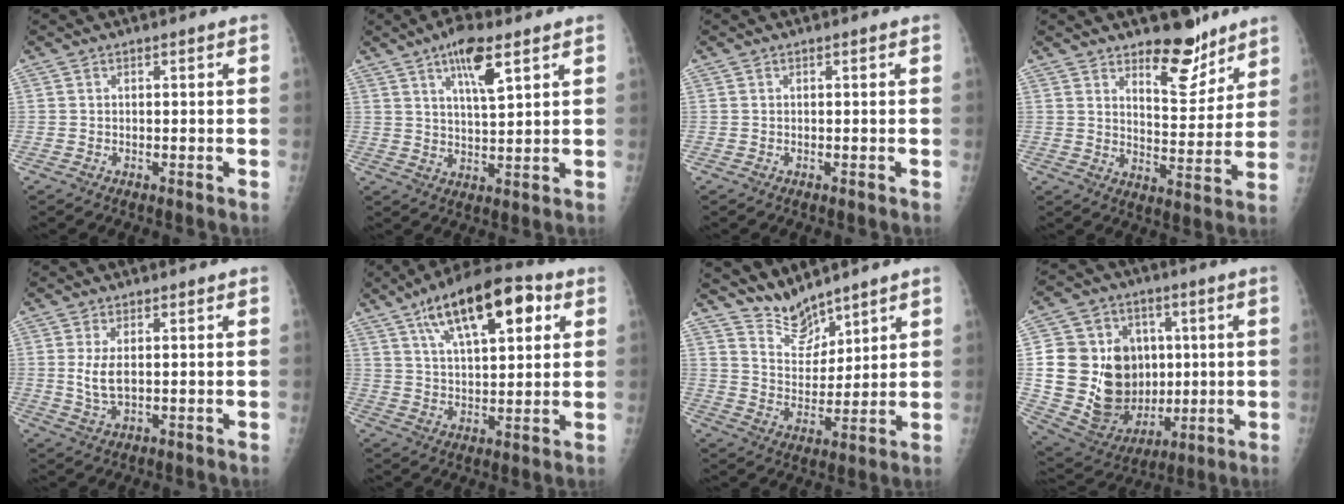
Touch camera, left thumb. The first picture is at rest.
{"total": 8.3, "force": [4.6, 2.3, 6.5], "torque": [-0.107, -0.023, 0.080]}
{"total": 0.0}
{"total": 10.2, "force": [7.7, 4.2, 5.2], "torque": [-0.049, -0.063, 0.125]}
{"total": 4.8, "force": [0.5, 2.3, 4.2], "torque": [-0.089, -0.009, 0.013]}
{"total": 17.4, "force": [7.9, 7.2, 13.7], "torque": [-0.190, -0.006, 0.126]}
{"total": 7.5, "force": [6.9, 2.3, 1.5], "torque": [-0.007, -0.056, 0.144]}
{"total": 23.0, "force": [1.3, 18.2, 13.9], "torque": [-0.231, 0.006, 0.049]}